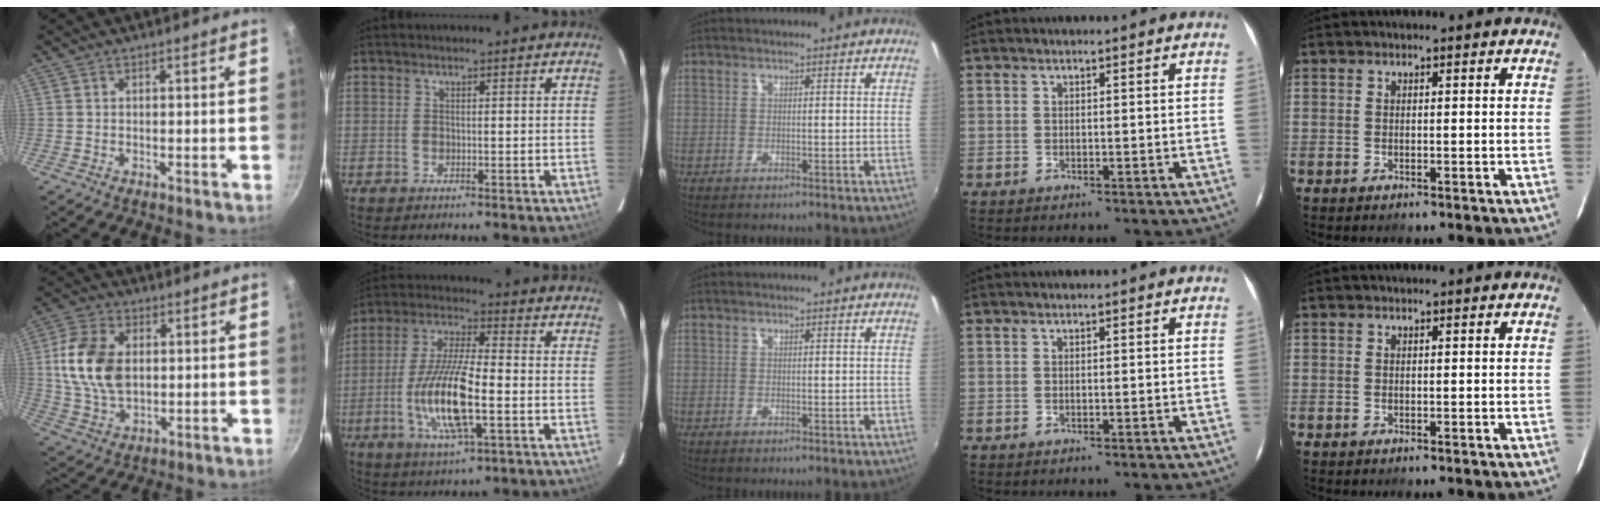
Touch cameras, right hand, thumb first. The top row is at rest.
{"thumb": {"total": 13.4, "force": [1.7, 8.8, 10.0], "torque": [-0.178, -0.002, 0.031]}, "index": {"total": 14.4, "force": [-3.6, 3.7, 13.4], "torque": [-0.274, -0.007, -0.069]}}